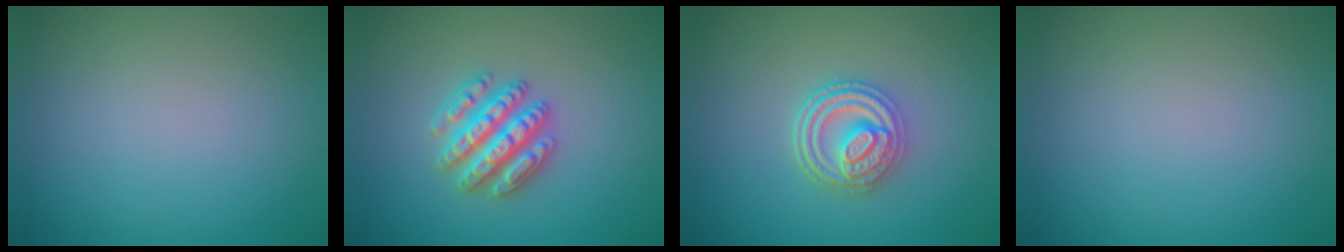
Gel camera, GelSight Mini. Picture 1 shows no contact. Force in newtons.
{"total": 4.8, "press": 4.7, "slide": 0.8}
{"total": 4.5, "press": 3.7, "slide": 2.6}
{"total": 0.0}